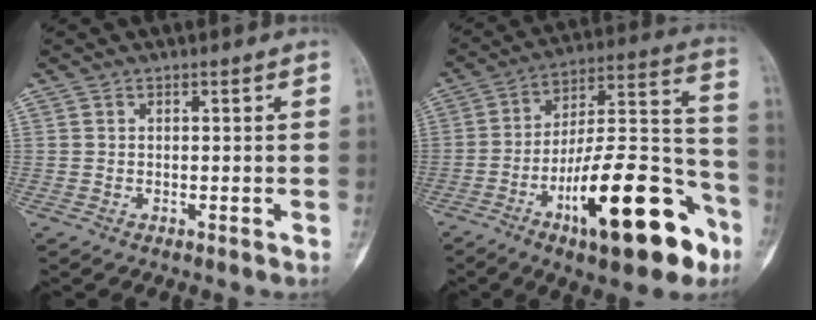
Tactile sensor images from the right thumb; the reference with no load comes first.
{"total": 25.7, "force": [-12.3, 8.5, 20.9], "torque": [-0.293, 0.077, -0.189]}